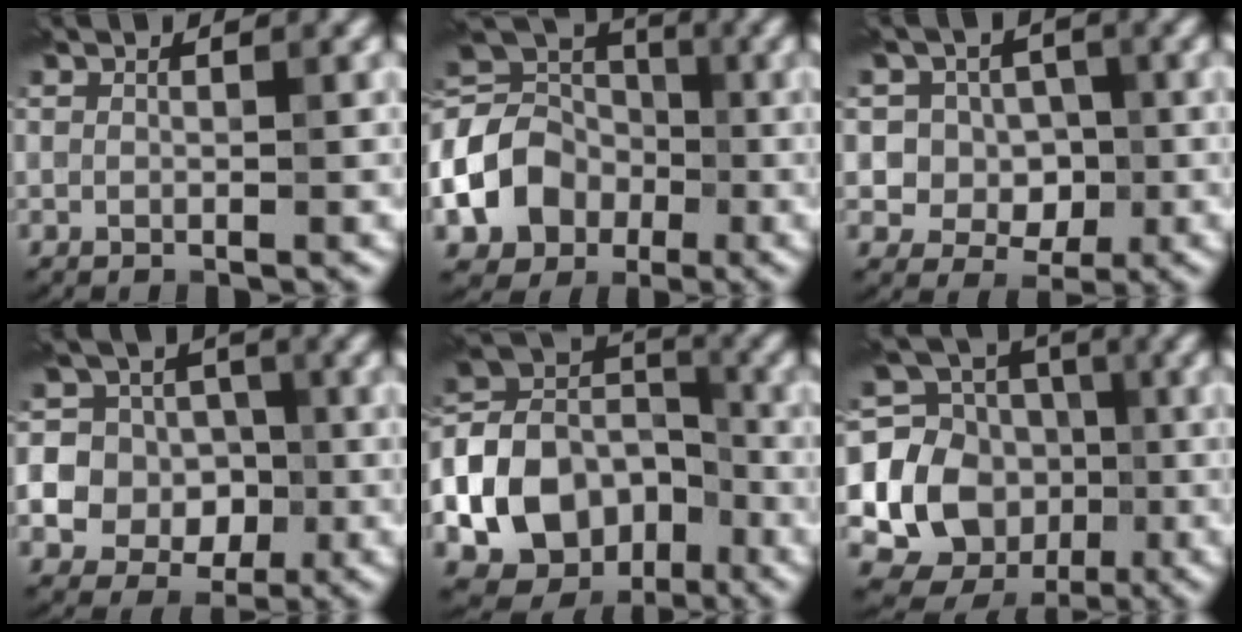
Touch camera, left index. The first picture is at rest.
{"total": 9.1, "force": [-2.5, 7.3, 4.7], "torque": [-0.097, -0.002, -0.055]}
{"total": 5.2, "force": [0.3, 4.8, 2.0], "torque": [-0.012, 0.016, -0.010]}
{"total": 13.8, "force": [-1.8, 13.3, 3.5], "torque": [-0.117, 0.004, -0.043]}
{"total": 18.4, "force": [-7.2, 14.9, 7.9], "torque": [-0.194, -0.023, -0.128]}
{"total": 16.3, "force": [-0.7, 15.3, 5.5], "torque": [-0.153, 0.013, -0.023]}